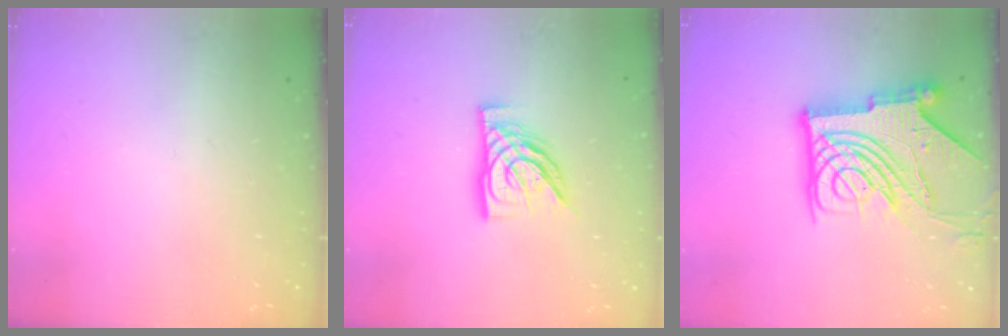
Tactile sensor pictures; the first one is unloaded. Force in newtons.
{"total": 11.3, "press": 11.2, "slide": 1.4}
{"total": 20.6, "press": 20.4, "slide": 2.3}